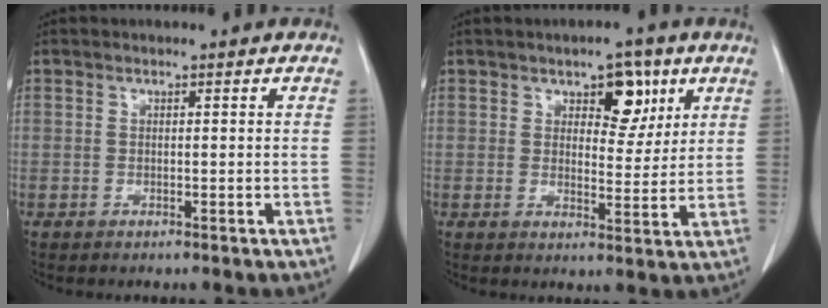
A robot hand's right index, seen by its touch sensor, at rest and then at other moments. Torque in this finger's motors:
{"motor_torque": [0.34, 0.34, 0.22, 0.03]}